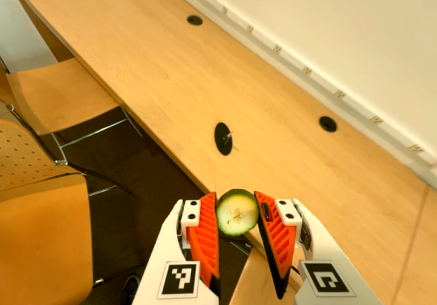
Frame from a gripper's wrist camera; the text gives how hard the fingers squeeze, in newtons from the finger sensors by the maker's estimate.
{"total": 9.8, "left": 10.5, "right": 9.1}